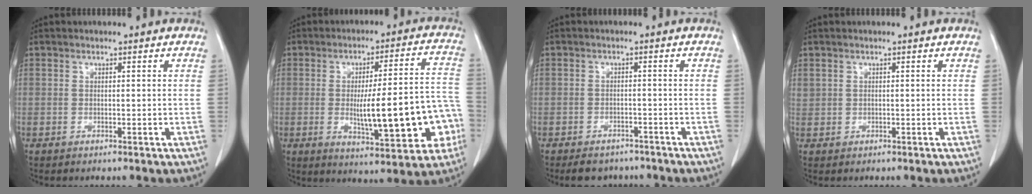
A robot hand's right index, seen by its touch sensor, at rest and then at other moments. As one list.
[{"total": 17.0, "force": [-3.4, 3.6, 16.3], "torque": [-0.208, 0.027, -0.032]}, {"total": 5.5, "force": [-4.7, 2.6, 1.2], "torque": [-0.011, 0.003, -0.059]}, {"total": 0.9, "force": [0.4, 0.8, 0.2], "torque": [0.000, 0.014, 0.010]}]